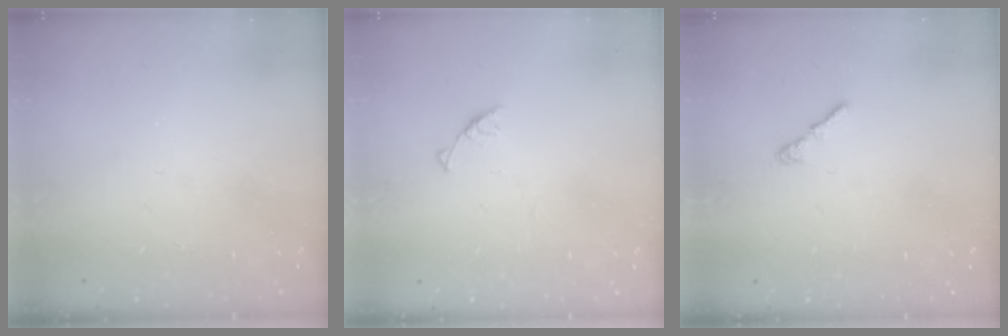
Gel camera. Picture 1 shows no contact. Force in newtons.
{"total": 3.0, "press": 3.0, "slide": 0.3}
{"total": 1.3, "press": 1.2, "slide": 0.6}